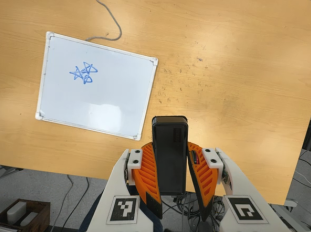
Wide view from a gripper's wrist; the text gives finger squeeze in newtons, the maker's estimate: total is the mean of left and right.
{"total": 10.2, "left": 8.1, "right": 12.3}